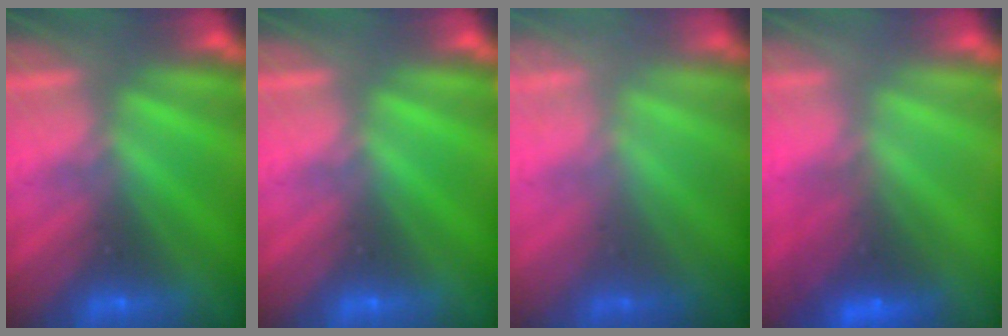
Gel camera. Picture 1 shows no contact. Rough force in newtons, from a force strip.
{"total": 0.0}
{"total": 2.3}
{"total": 2.9}